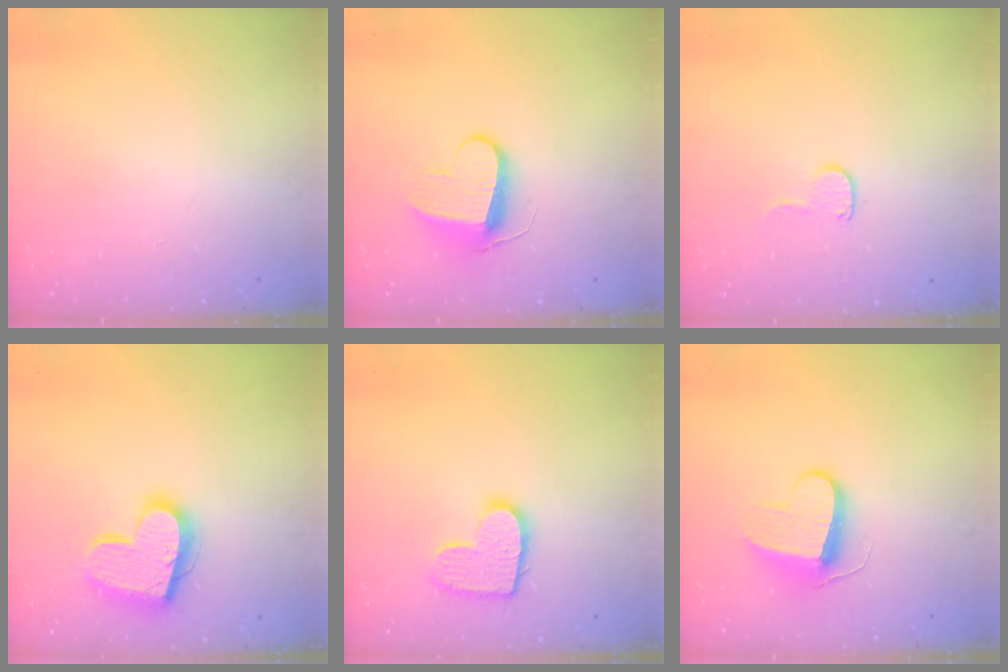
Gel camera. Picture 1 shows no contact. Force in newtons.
{"total": 9.0, "press": 9.0, "slide": 0.6}
{"total": 5.6, "press": 5.5, "slide": 0.5}
{"total": 18.0, "press": 17.9, "slide": 1.4}
{"total": 12.0, "press": 12.0, "slide": 0.8}
{"total": 9.3, "press": 9.3, "slide": 0.5}